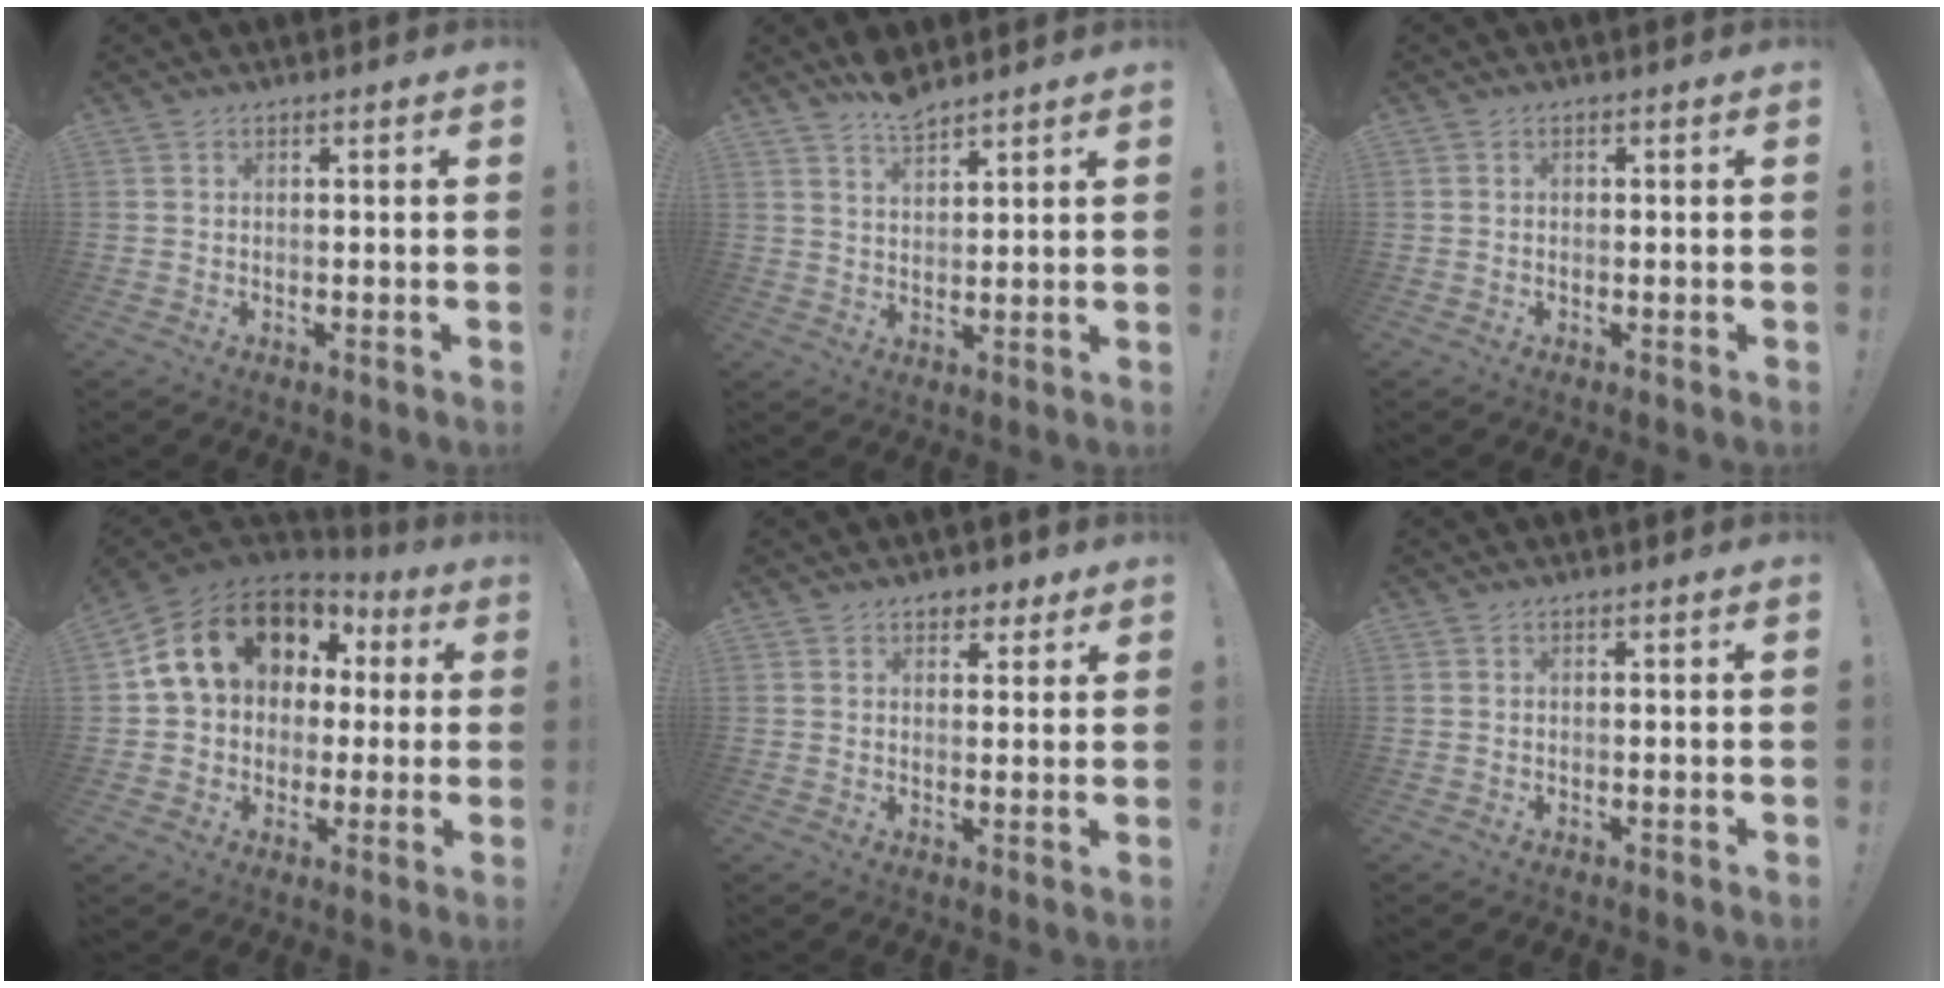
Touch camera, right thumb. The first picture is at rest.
{"total": 6.2, "force": [5.3, 2.2, 2.4], "torque": [-0.035, -0.032, 0.094]}
{"total": 0.6, "force": [-0.2, 0.5, 0.2], "torque": [-0.003, 0.002, -0.004]}
{"total": 17.7, "force": [6.3, 13.2, 9.9], "torque": [-0.162, -0.013, 0.124]}
{"total": 3.8, "force": [2.5, 2.7, 1.0], "torque": [-0.004, -0.011, 0.044]}
{"total": 0.0}